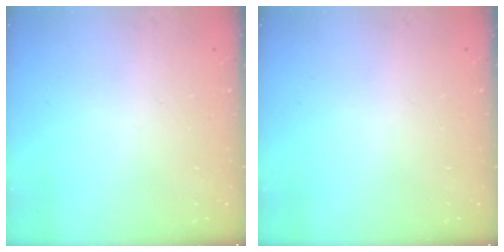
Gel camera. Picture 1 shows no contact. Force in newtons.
{"total": 0.0}